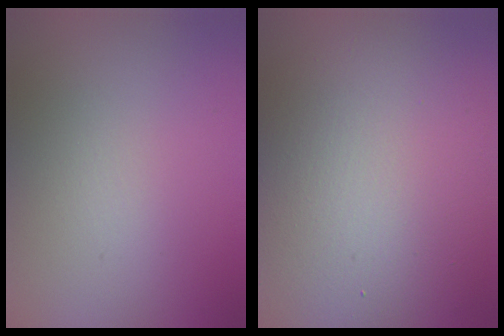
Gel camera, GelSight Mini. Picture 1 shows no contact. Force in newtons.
{"total": 13.2, "press": 13.2, "slide": 0.9}